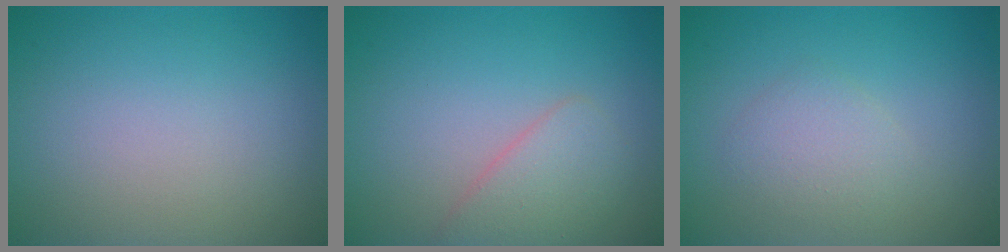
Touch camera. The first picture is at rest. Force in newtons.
{"total": 2.6, "press": 2.6, "slide": 0.1}
{"total": 2.1, "press": 2.1, "slide": 0.0}